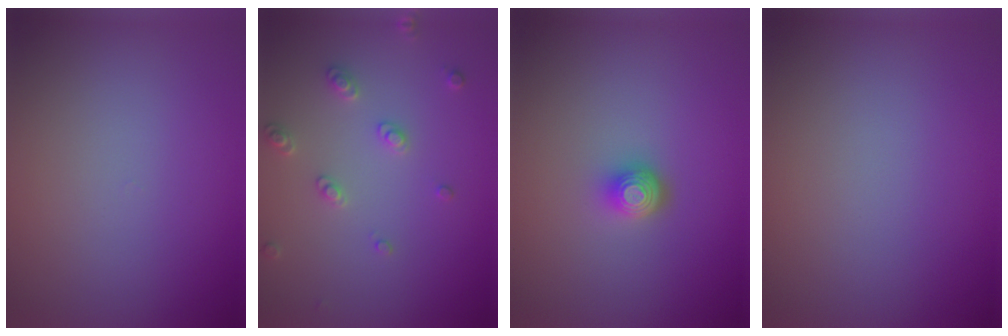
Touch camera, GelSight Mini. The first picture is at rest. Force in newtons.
{"total": 2.2, "press": 2.1, "slide": 0.6}
{"total": 2.2, "press": 1.5, "slide": 1.6}
{"total": 0.0}